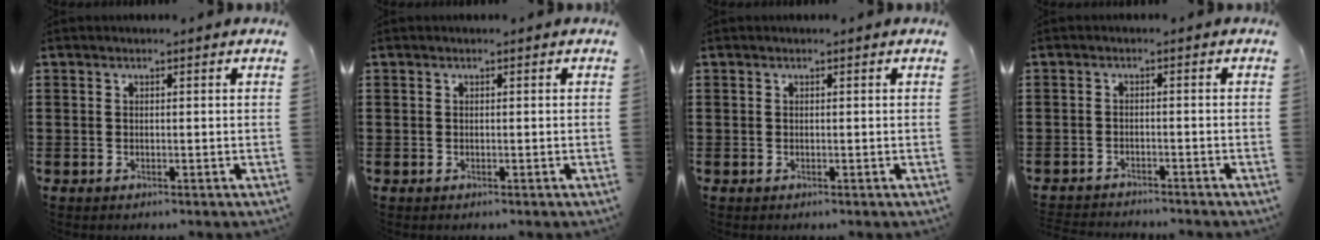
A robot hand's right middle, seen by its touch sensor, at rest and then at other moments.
{"total": 0.0}
{"total": 0.0}
{"total": 1.9, "force": [-1.9, 0.1, -0.1], "torque": [-0.005, -0.001, -0.042]}